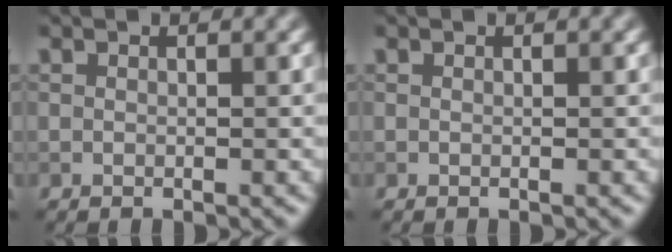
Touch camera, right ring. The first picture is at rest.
{"total": 0.0}